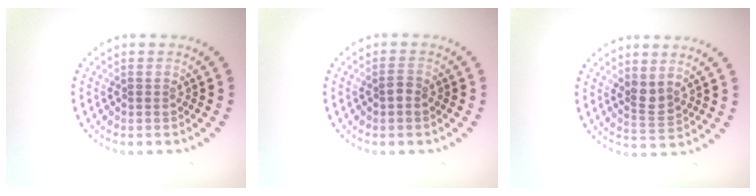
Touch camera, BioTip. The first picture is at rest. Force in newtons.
{"total": 0.8, "press": 0.7, "slide": 0.2}
{"total": 1.8, "press": 1.4, "slide": 1.1}